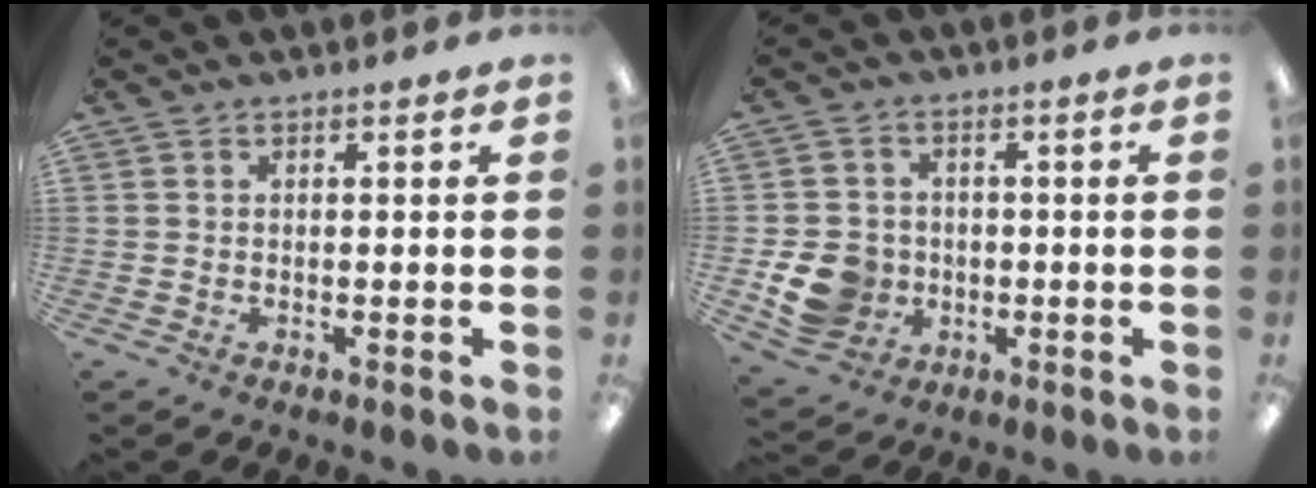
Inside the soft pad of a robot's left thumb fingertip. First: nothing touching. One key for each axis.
{"total": 9.4, "fx": -2.1, "fy": 8.3, "fz": 3.9, "tx": -0.089, "ty": 0.015, "tz": -0.033}